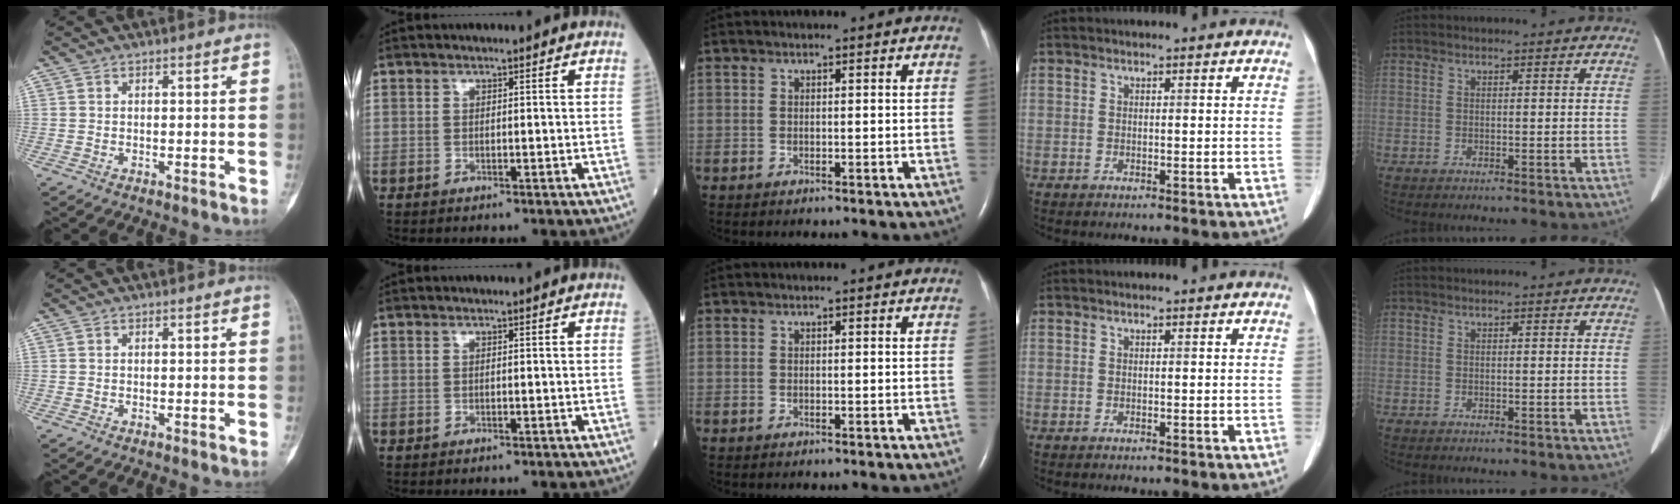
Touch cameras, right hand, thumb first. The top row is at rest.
{}